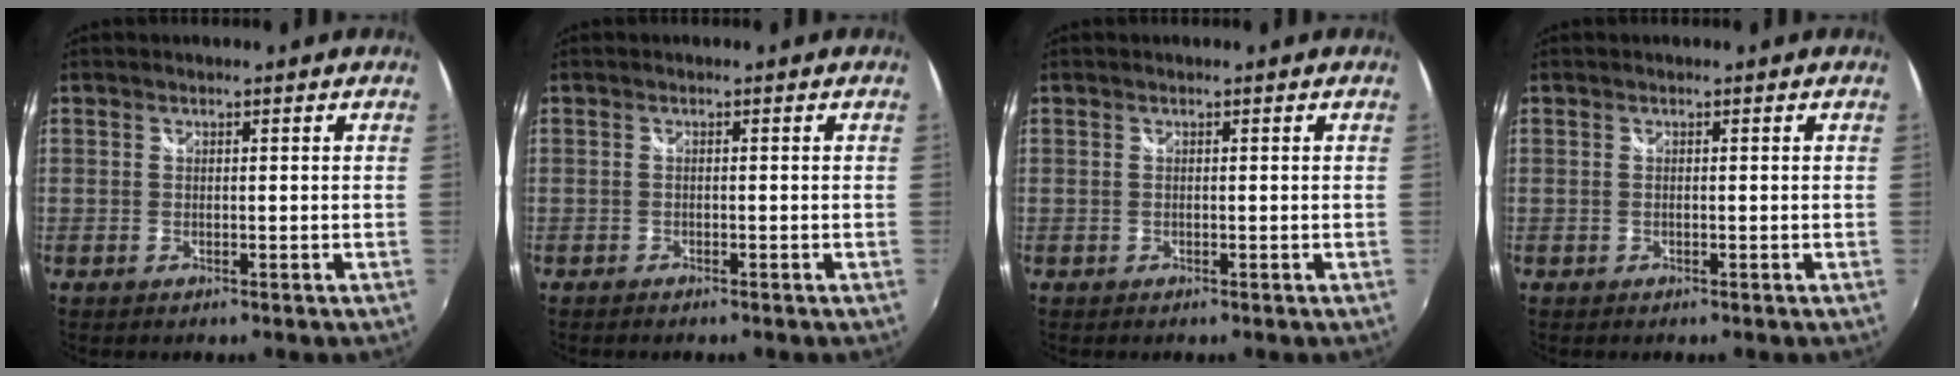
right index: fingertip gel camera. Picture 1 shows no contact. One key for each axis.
{"total": 1.0, "fx": -0.8, "fy": 0.3, "fz": 0.4, "tx": -0.011, "ty": -0.003, "tz": -0.016}
{"total": 0.0}
{"total": 0.0}